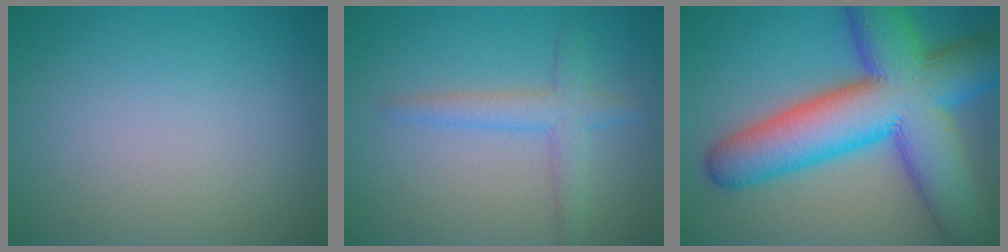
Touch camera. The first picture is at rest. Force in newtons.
{"total": 2.8, "press": 2.8, "slide": 0.1}
{"total": 15.3, "press": 15.3, "slide": 0.6}